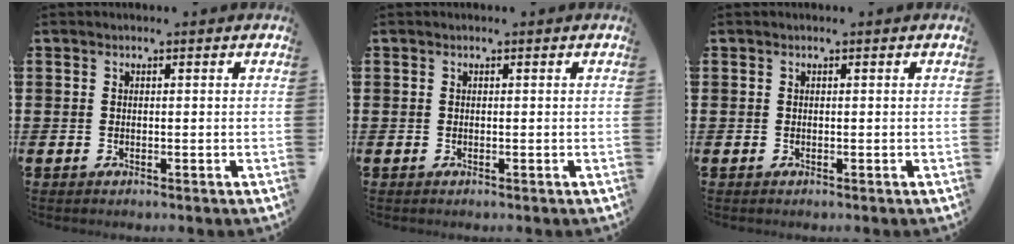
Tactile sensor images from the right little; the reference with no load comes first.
{"total": 0.0}
{"total": 0.0}